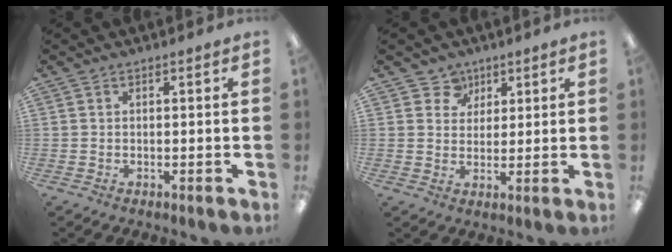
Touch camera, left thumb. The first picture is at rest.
{"total": 5.3, "force": [3.3, 4.2, 0.2], "torque": [-0.004, -0.010, 0.058]}